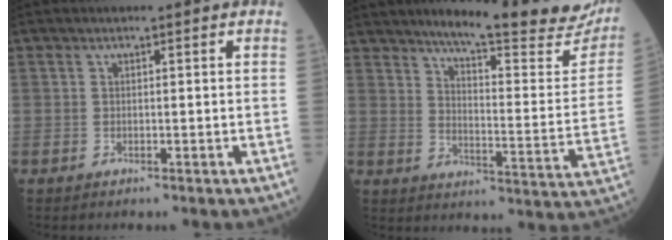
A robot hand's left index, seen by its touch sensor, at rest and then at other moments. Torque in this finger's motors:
{"motor_torque": [1.09, -1.05, 0.23, 0.08]}